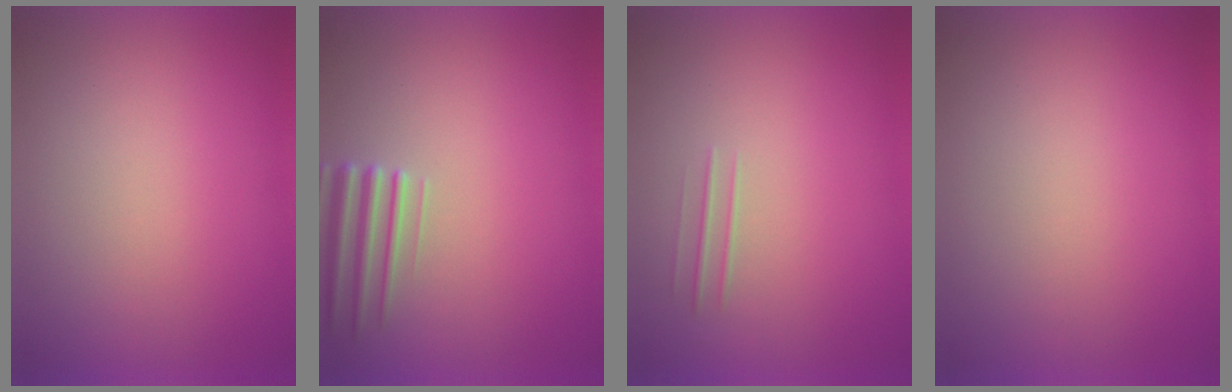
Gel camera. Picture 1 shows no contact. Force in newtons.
{"total": 2.8}
{"total": 1.5}
{"total": 0.0}